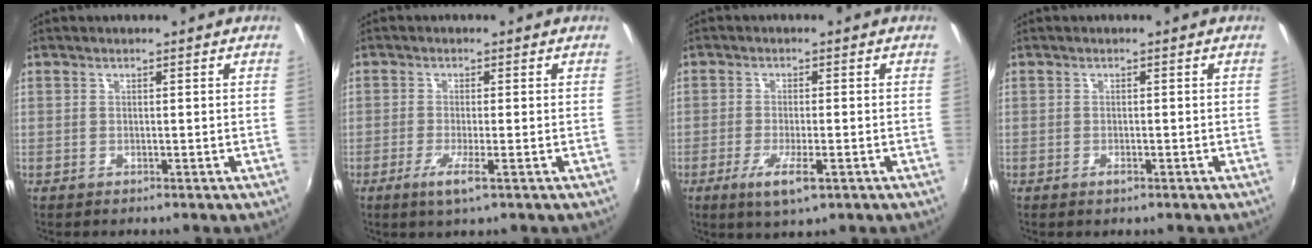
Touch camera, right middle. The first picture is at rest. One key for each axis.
{"total": 3.8, "fx": -1.8, "fy": -0.2, "fz": 3.3, "tx": -0.073, "ty": -0.012, "tz": -0.037}
{"total": 6.0, "fx": -3.0, "fy": 1.2, "fz": 5.1, "tx": -0.108, "ty": -0.017, "tz": -0.052}
{"total": 1.1, "fx": -0.7, "fy": 0.4, "fz": 0.7, "tx": -0.013, "ty": -0.002, "tz": -0.012}